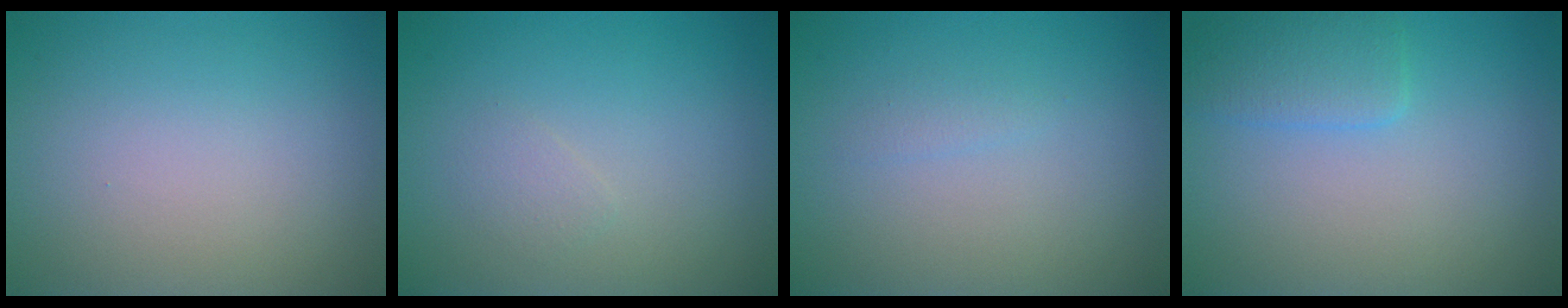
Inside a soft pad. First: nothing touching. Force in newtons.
{"total": 0.9, "press": 0.9, "slide": 0.1}
{"total": 0.7, "press": 0.7, "slide": 0.0}
{"total": 2.4, "press": 2.4, "slide": 0.1}